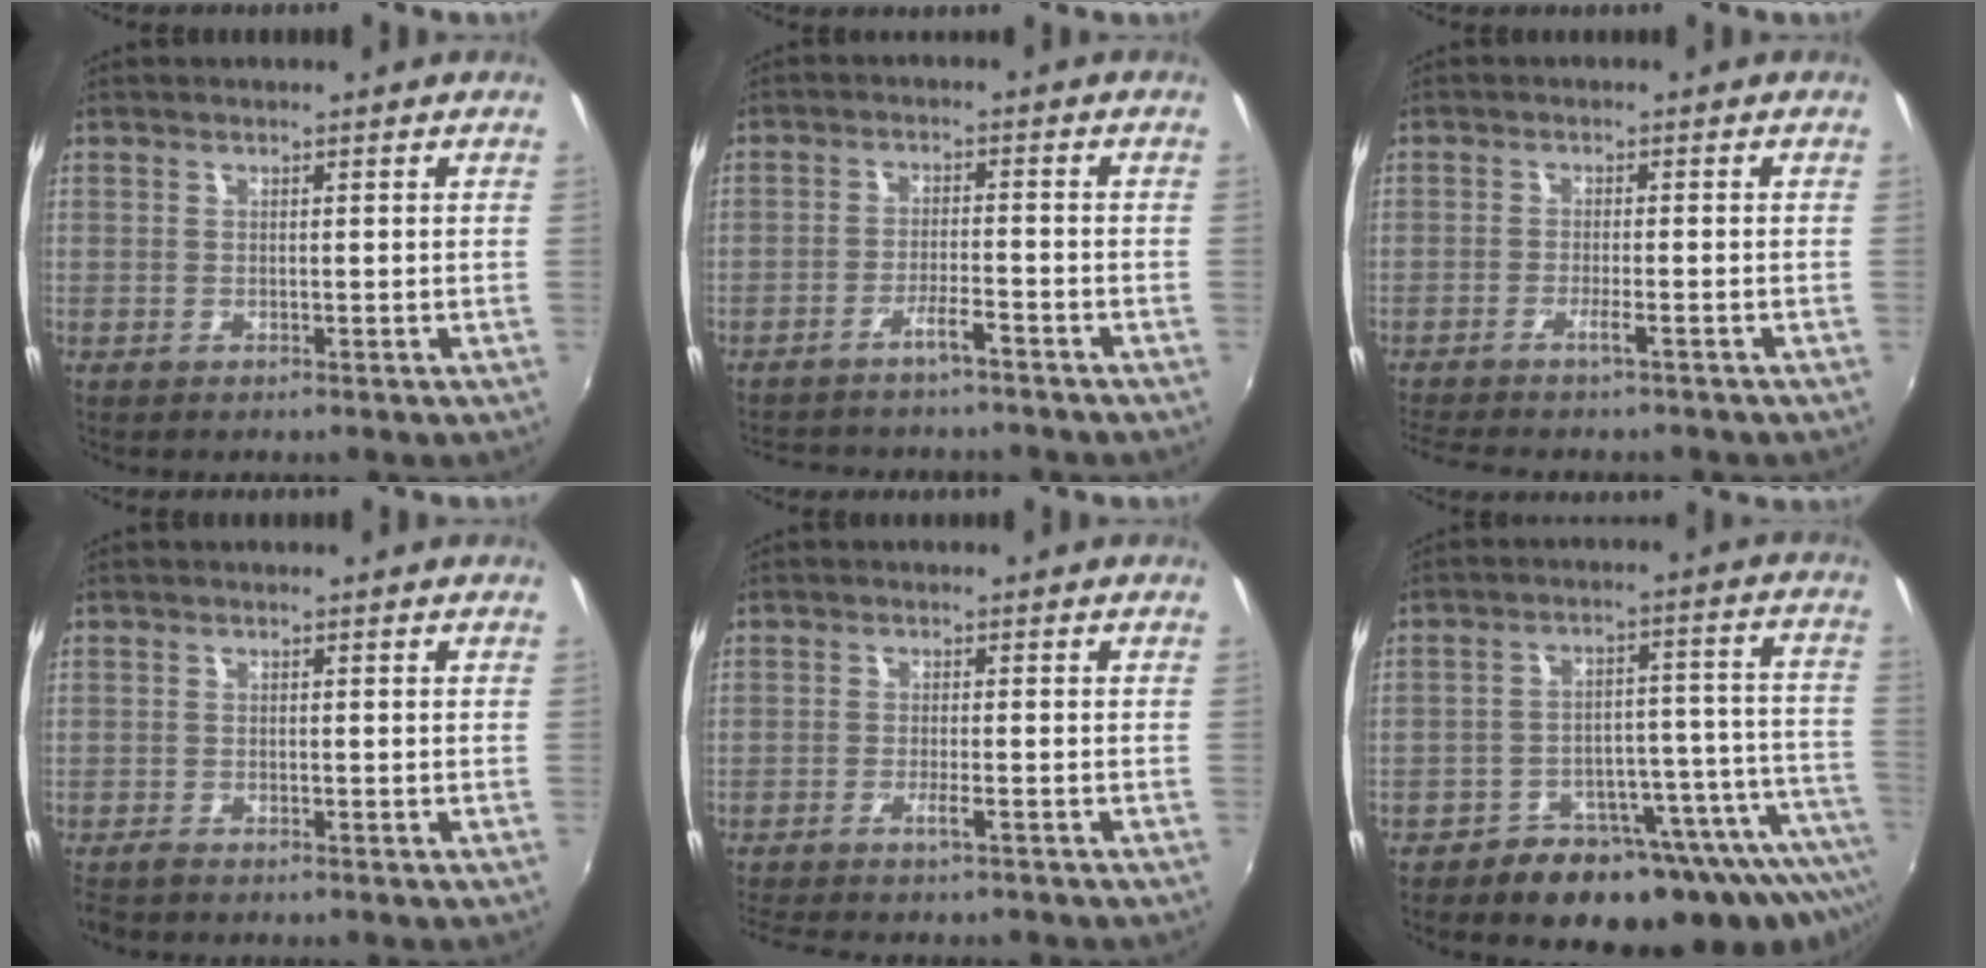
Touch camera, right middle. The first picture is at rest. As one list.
[{"total": 5.7, "force": [-5.1, 0.5, 2.5], "torque": [-0.063, 0.004, -0.081]}, {"total": 5.0, "force": [-4.2, -0.2, 2.6], "torque": [-0.063, -0.007, -0.075]}, {"total": 2.3, "force": [-2.1, 0.5, 0.8], "torque": [-0.024, -0.012, -0.043]}, {"total": 5.1, "force": [-4.3, 0.1, 2.6], "torque": [-0.062, -0.007, -0.076]}, {"total": 21.7, "force": [-17.4, 8.9, 9.6], "torque": [-0.117, 0.014, -0.221]}]